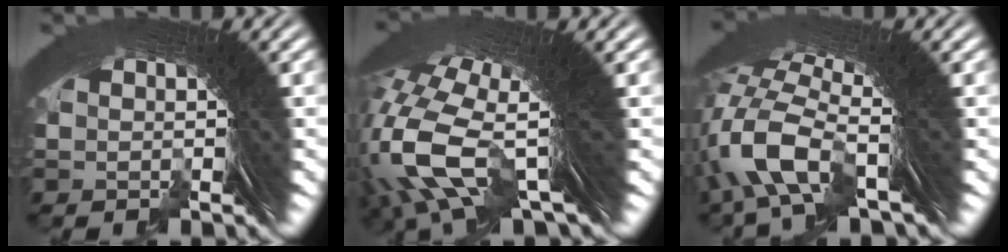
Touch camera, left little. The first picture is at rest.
{"total": 12.8, "force": [0.5, 6.6, 11.0], "torque": [-0.227, -0.021, 0.014]}
{"total": 5.7, "force": [-0.4, 2.3, 5.2], "torque": [-0.123, -0.019, 0.002]}